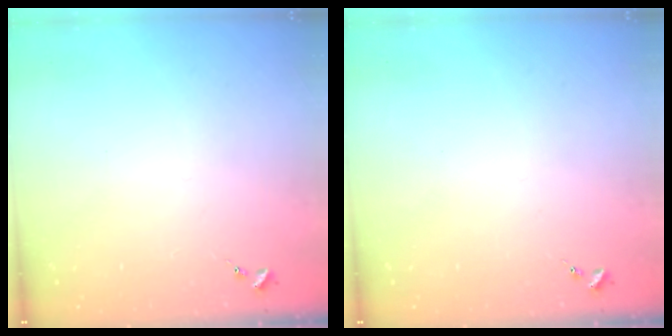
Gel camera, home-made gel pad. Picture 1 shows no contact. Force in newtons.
{"total": 0.0}